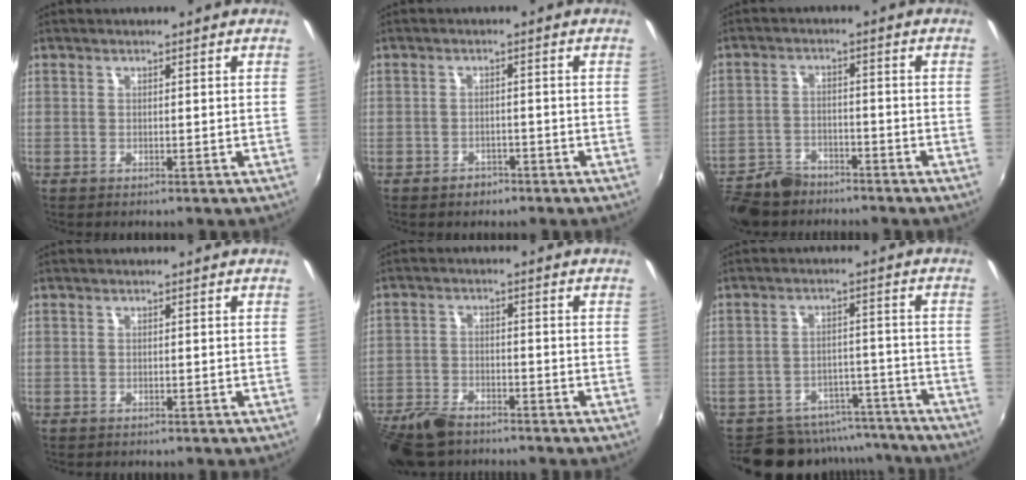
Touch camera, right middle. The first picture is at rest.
{"total": 2.8, "force": [-2.0, 2.0, 0.4], "torque": [-0.015, 0.001, -0.027]}
{"total": 10.2, "force": [-8.2, 4.9, 3.4], "torque": [-0.100, -0.003, -0.143]}
{"total": 0.6, "force": [-0.4, 0.4, 0.0], "torque": [-0.001, -0.003, -0.007]}
{"total": 10.1, "force": [-8.1, 4.3, 4.2], "torque": [-0.114, -0.010, -0.151]}
{"total": 13.3, "force": [-12.0, 5.3, 2.1], "torque": [-0.042, 0.034, -0.152]}